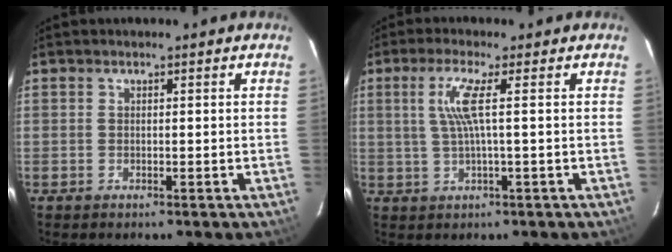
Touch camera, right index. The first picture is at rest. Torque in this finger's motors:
{"motor_torque": [0.48, 0.02, 0.32, 0.08]}